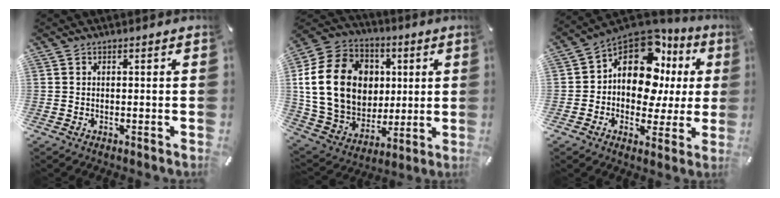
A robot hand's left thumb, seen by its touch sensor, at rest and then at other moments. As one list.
[{"total": 22.7, "force": [3.9, 18.5, 12.6], "torque": [-0.252, 0.003, 0.081]}, {"total": 15.2, "force": [4.7, 10.3, 10.2], "torque": [-0.179, -0.044, 0.077]}]